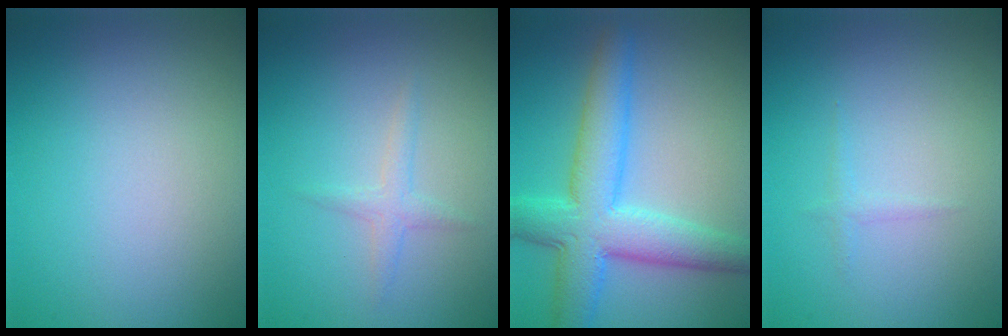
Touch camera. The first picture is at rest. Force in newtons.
{"total": 1.3, "press": 1.3, "slide": 0.0}
{"total": 7.5, "press": 7.5, "slide": 0.2}
{"total": 0.6, "press": 0.6, "slide": 0.1}